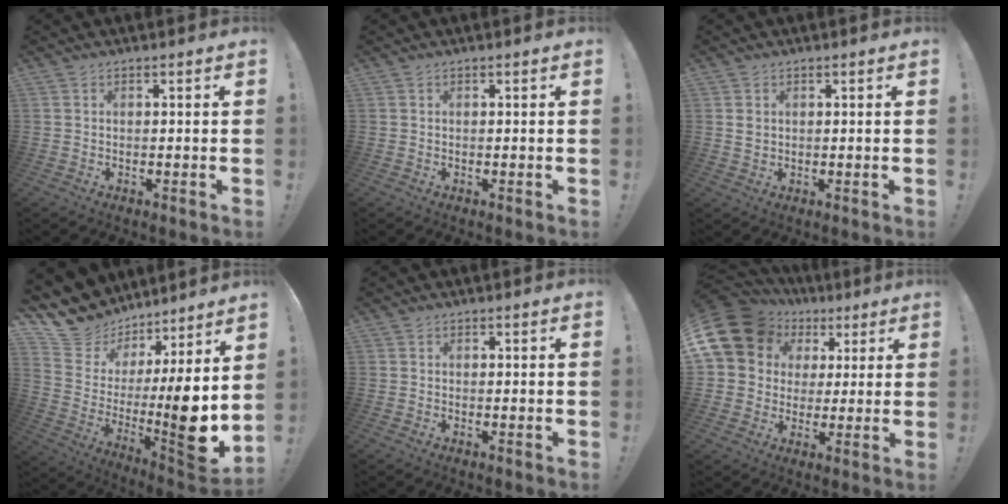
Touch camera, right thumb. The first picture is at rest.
{"total": 0.0}
{"total": 1.8, "force": [0.8, 1.4, 0.8], "torque": [-0.001, -0.005, 0.012]}
{"total": 11.5, "force": [2.6, 6.2, 9.3], "torque": [-0.129, -0.066, 0.050]}
{"total": 0.0}
{"total": 15.5, "force": [5.9, 12.6, 6.8], "torque": [-0.117, -0.027, 0.126]}